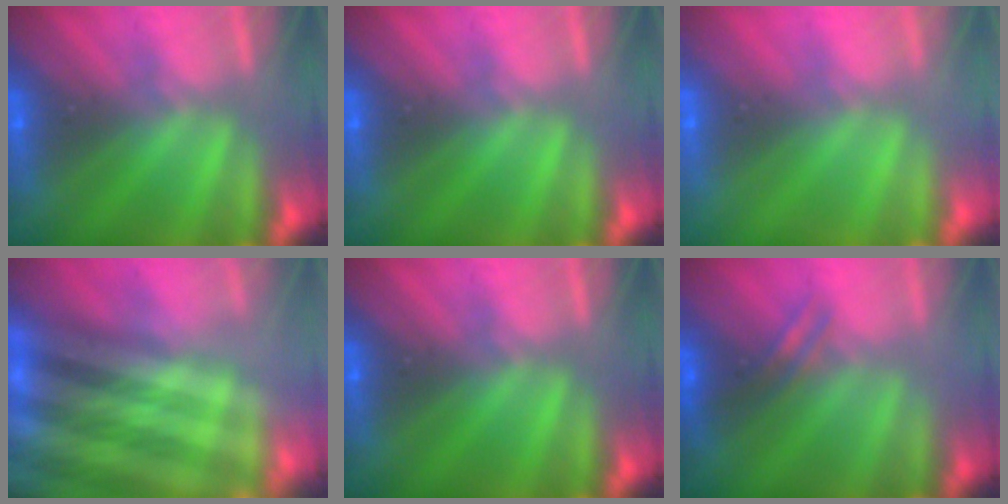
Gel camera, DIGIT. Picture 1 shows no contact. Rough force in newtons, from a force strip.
{"total": 0.0}
{"total": 1.5}
{"total": 5.6}
{"total": 0.0}
{"total": 2.6}